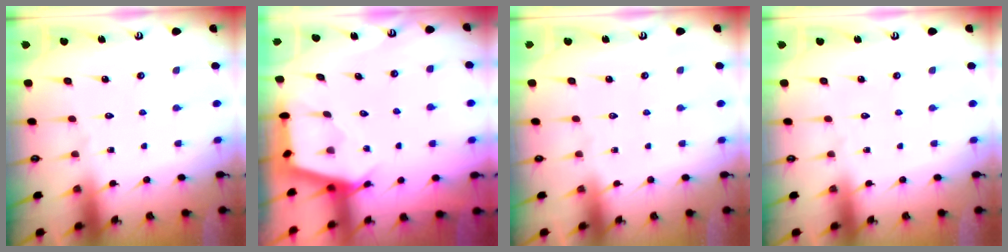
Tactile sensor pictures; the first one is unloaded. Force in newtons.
{"total": 3.0, "press": 3.0, "slide": 0.4}
{"total": 0.0}
{"total": 0.0}